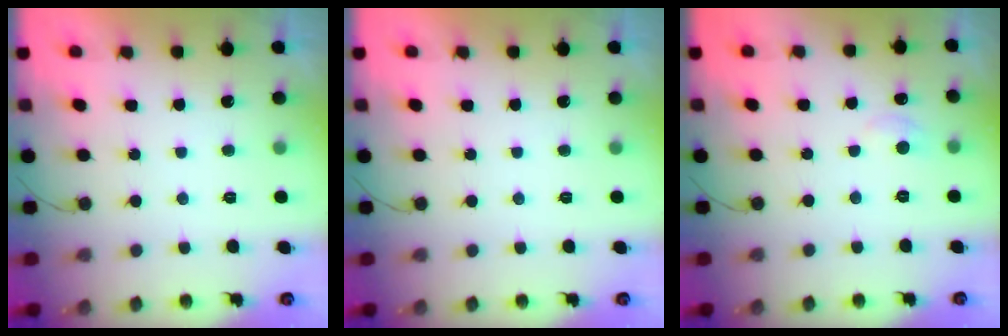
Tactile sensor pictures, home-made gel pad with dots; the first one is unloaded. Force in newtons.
{"total": 0.0}
{"total": 5.8, "press": 5.8, "slide": 0.7}